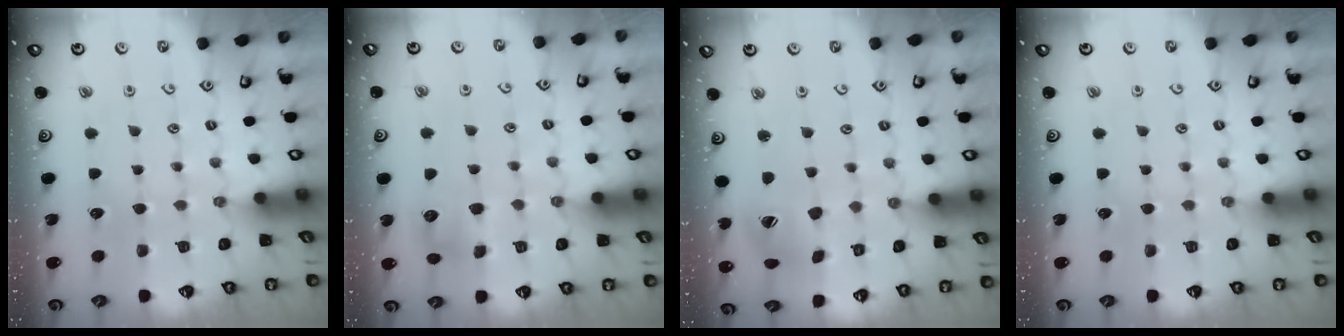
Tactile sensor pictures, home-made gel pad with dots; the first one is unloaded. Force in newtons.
{"total": 6.3, "press": 6.3, "slide": 0.6}
{"total": 9.9, "press": 9.8, "slide": 1.2}
{"total": 0.0}